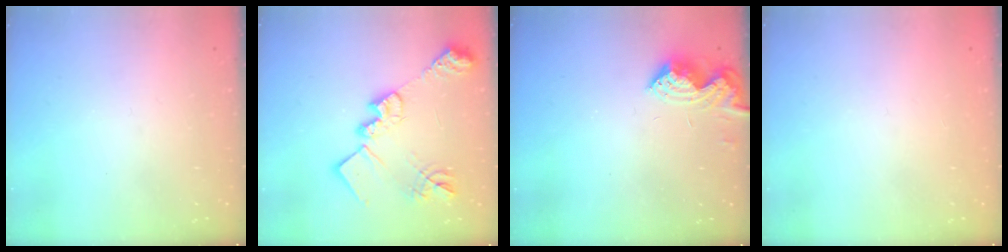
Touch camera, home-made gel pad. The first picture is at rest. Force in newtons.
{"total": 20.8, "press": 20.8, "slide": 1.4}
{"total": 8.1, "press": 8.1, "slide": 0.5}
{"total": 1.1, "press": 1.0, "slide": 0.1}